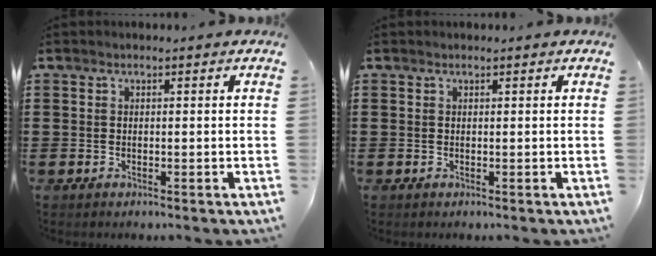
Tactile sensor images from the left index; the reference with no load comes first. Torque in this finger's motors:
{"motor_torque": [-0.87, 0.34, -0.33, -0.21]}